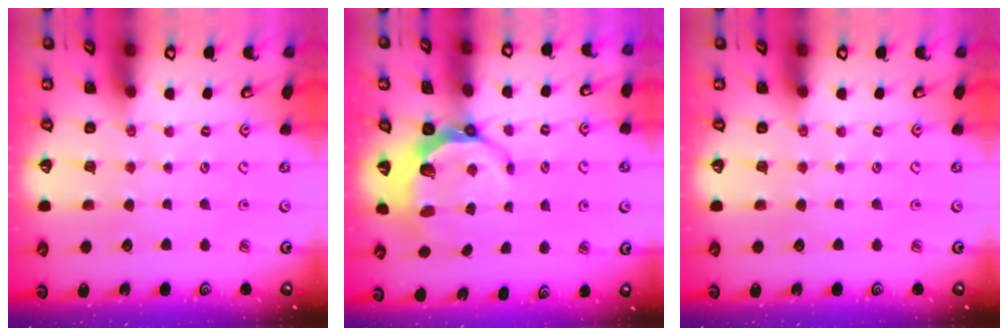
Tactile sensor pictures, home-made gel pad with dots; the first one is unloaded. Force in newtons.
{"total": 6.4, "press": 5.1, "slide": 3.8}
{"total": 0.0}